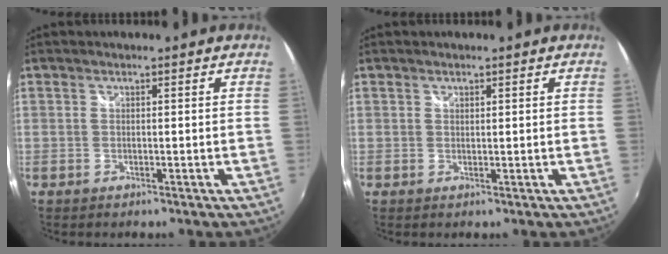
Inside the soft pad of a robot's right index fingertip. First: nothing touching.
{"total": 0.5, "force": [0.4, 0.3, 0.1], "torque": [-0.001, 0.000, 0.007]}